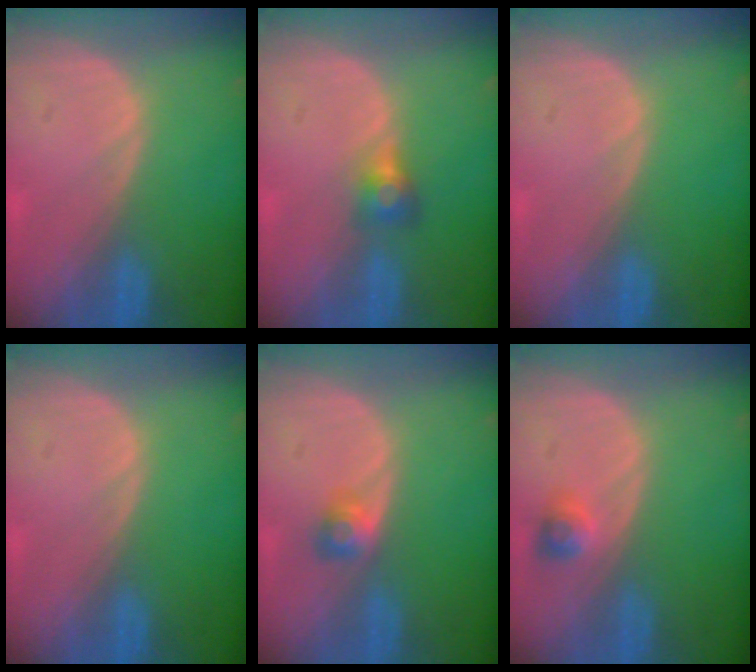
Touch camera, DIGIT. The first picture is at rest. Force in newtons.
{"total": 2.8, "press": 2.6, "slide": 1.0}
{"total": 0.0}
{"total": 0.0}
{"total": 2.6, "press": 2.3, "slide": 1.1}
{"total": 2.3, "press": 2.2, "slide": 0.7}